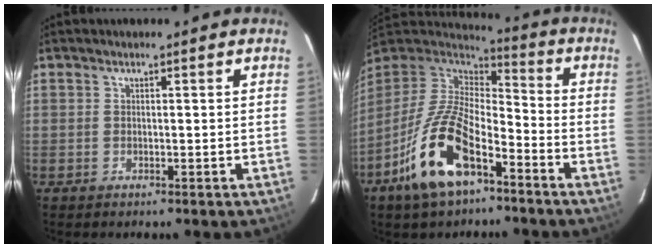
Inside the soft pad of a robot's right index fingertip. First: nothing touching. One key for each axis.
{"total": 16.0, "fx": -8.4, "fy": 6.1, "fz": 12.2, "tx": -0.255, "ty": -0.004, "tz": -0.156}